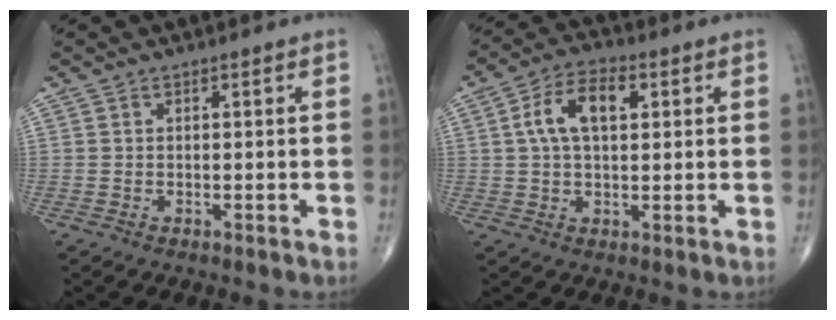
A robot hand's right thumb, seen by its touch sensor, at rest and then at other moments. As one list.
[{"total": 9.3, "force": [2.2, 5.0, 7.5], "torque": [-0.135, 0.018, 0.035]}]